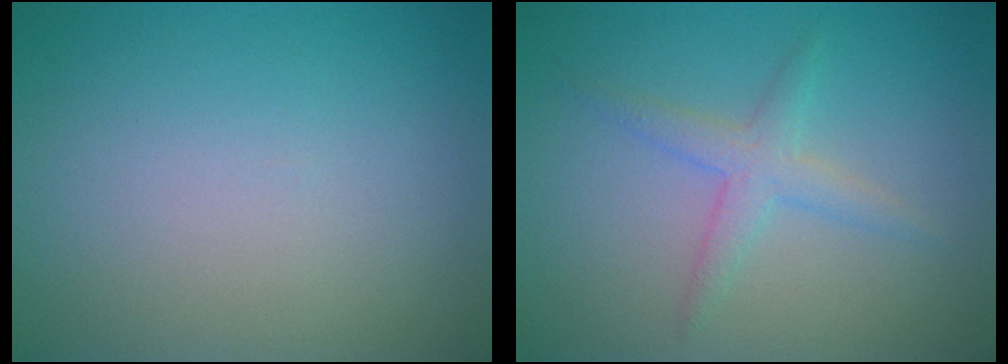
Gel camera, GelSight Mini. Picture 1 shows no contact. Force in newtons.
{"total": 2.2, "press": 2.2, "slide": 0.1}